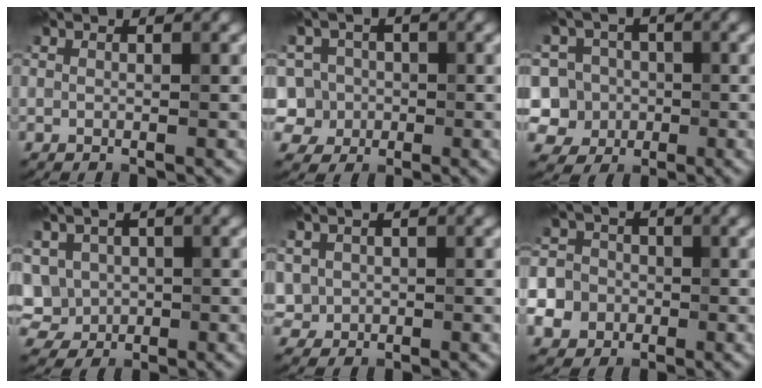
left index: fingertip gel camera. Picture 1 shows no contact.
{"total": 6.1, "force": [-0.8, 5.8, 1.8], "torque": [-0.027, 0.025, -0.039]}
{"total": 7.6, "force": [-1.3, 7.2, 2.1], "torque": [-0.038, 0.027, -0.061]}
{"total": 6.9, "force": [-0.3, 6.3, 3.0], "torque": [-0.070, 0.013, -0.025]}
{"total": 2.1, "force": [0.1, 2.0, 0.7], "torque": [-0.011, -0.006, 0.004]}
{"total": 14.1, "force": [-5.4, 12.6, 3.3], "torque": [-0.101, -0.024, -0.129]}